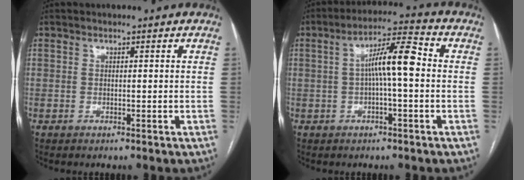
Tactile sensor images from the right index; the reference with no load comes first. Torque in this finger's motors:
{"motor_torque": [1.19, 0.29, 0.32, 0.16]}